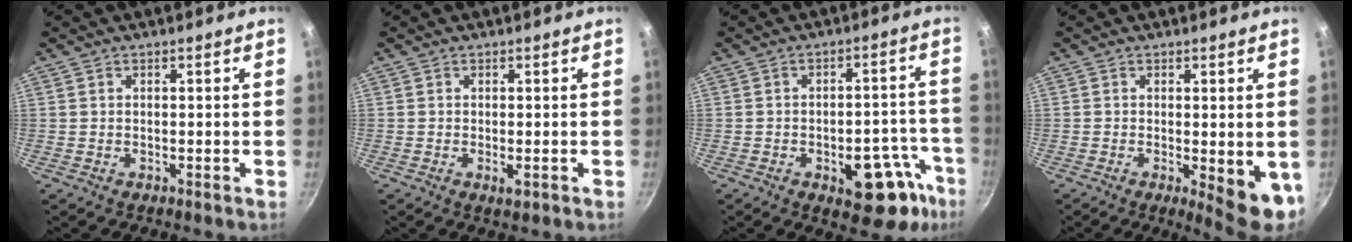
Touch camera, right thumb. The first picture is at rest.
{"total": 1.4, "force": [-0.4, 0.5, 1.2], "torque": [-0.021, -0.003, -0.005]}
{"total": 13.2, "force": [-6.5, 6.1, 9.7], "torque": [-0.091, 0.053, -0.074]}
{"total": 8.0, "force": [-1.9, 2.4, 7.3], "torque": [-0.092, -0.019, -0.021]}